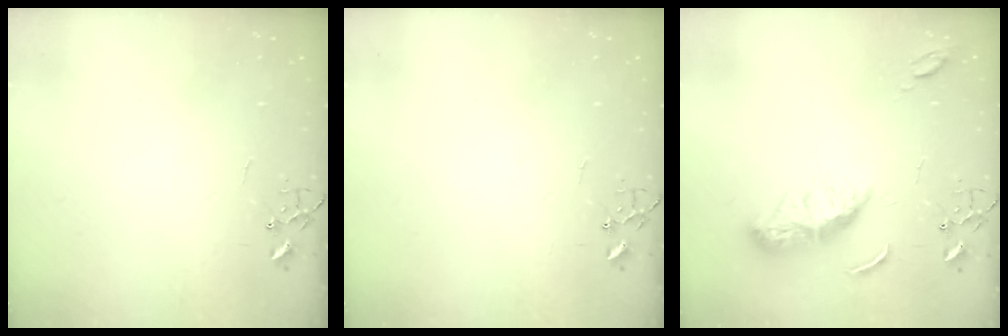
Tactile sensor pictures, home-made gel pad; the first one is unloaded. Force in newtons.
{"total": 0.0}
{"total": 10.4, "press": 10.4, "slide": 0.1}